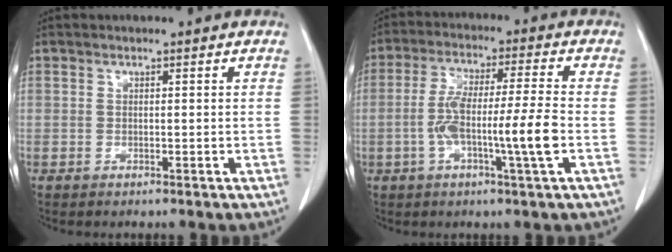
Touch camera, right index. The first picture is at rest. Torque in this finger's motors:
{"motor_torque": [1.39, -0.66, 0.71, 0.21]}